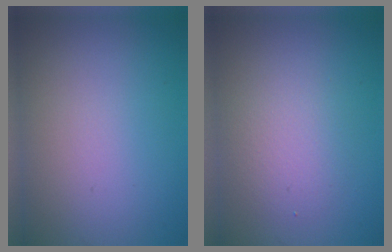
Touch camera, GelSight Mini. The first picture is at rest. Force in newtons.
{"total": 2.9, "press": 2.9, "slide": 0.4}